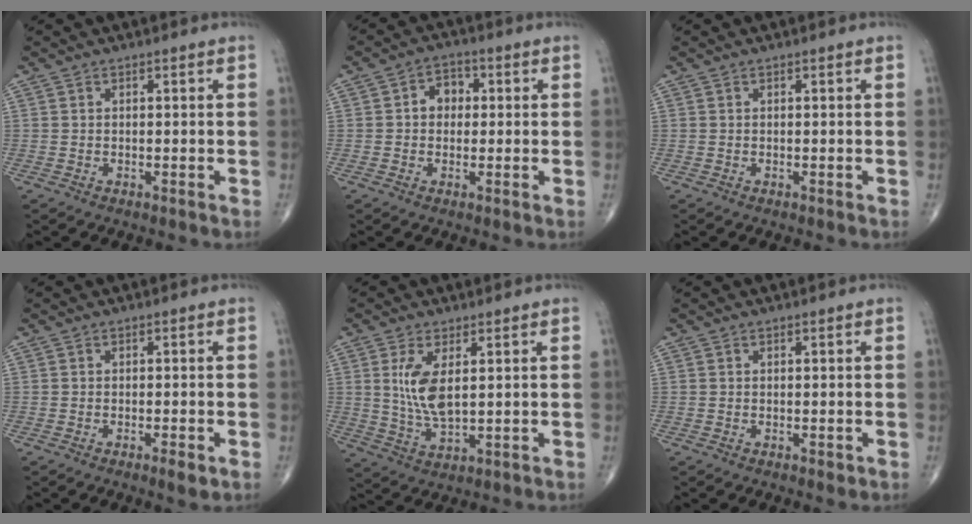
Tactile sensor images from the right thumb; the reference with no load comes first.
{"total": 4.6, "force": [0.4, 3.7, 2.7], "torque": [-0.020, 0.015, -0.001]}
{"total": 0.0}
{"total": 2.0, "force": [-0.9, 0.5, 1.7], "torque": [-0.027, -0.003, -0.016]}
{"total": 7.8, "force": [1.8, 3.3, 6.8], "torque": [-0.139, -0.017, 0.045]}
{"total": 0.7, "force": [-0.2, 0.4, 0.5], "torque": [-0.002, 0.000, -0.003]}